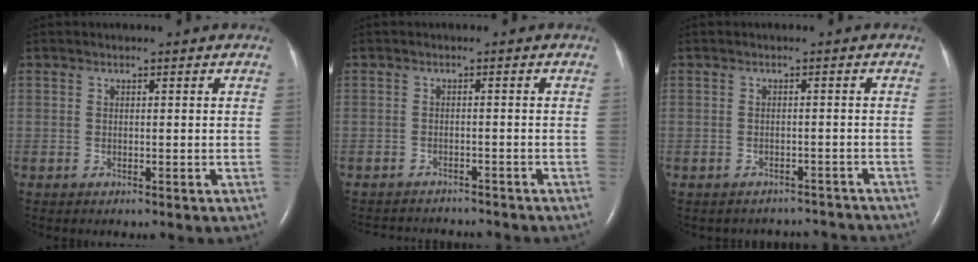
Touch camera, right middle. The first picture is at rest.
{"total": 8.2, "force": [-7.8, 1.7, 1.6], "torque": [-0.027, 0.000, -0.099]}
{"total": 5.7, "force": [-5.3, 1.8, -0.5], "torque": [0.007, 0.019, -0.052]}